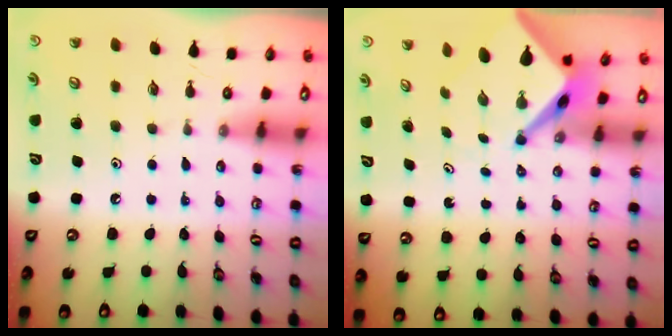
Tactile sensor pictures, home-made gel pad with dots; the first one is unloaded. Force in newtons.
{"total": 4.7, "press": 4.7, "slide": 0.4}